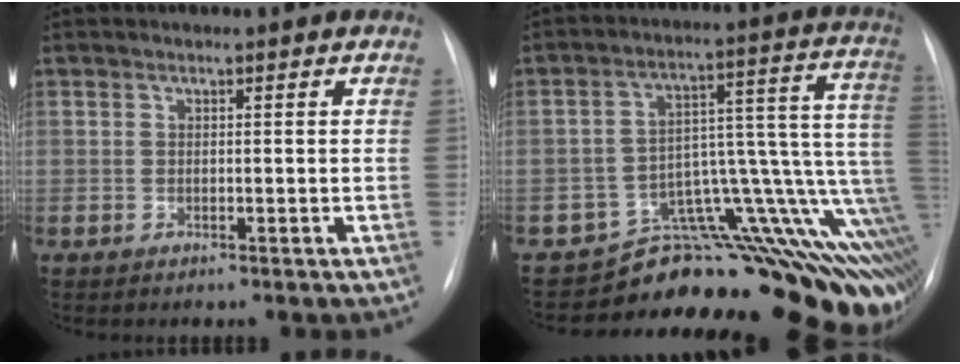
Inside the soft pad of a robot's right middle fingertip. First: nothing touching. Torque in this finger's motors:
{"motor_torque": [1.01, -1.13, 0.31, 0.03]}